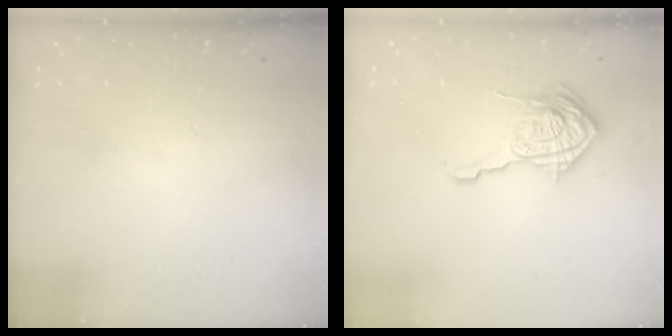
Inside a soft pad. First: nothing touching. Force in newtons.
{"total": 15.4, "press": 15.4, "slide": 0.7}